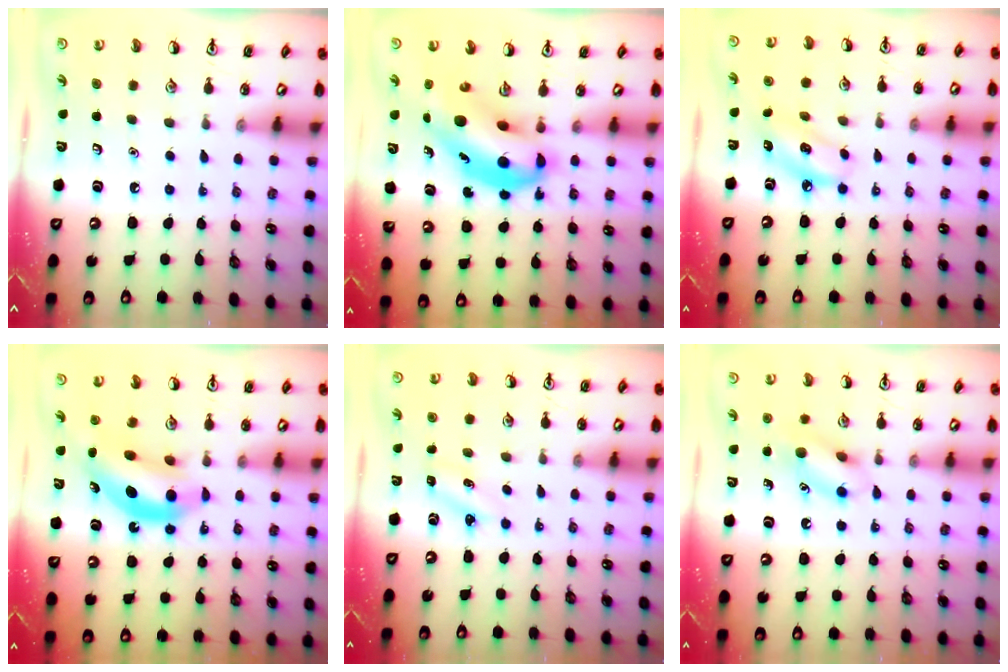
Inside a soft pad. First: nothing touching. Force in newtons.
{"total": 9.5, "press": 9.1, "slide": 2.7}
{"total": 7.5, "press": 7.3, "slide": 1.6}
{"total": 10.1, "press": 9.7, "slide": 3.0}
{"total": 2.5, "press": 2.3, "slide": 0.8}
{"total": 10.7, "press": 10.7, "slide": 1.0}